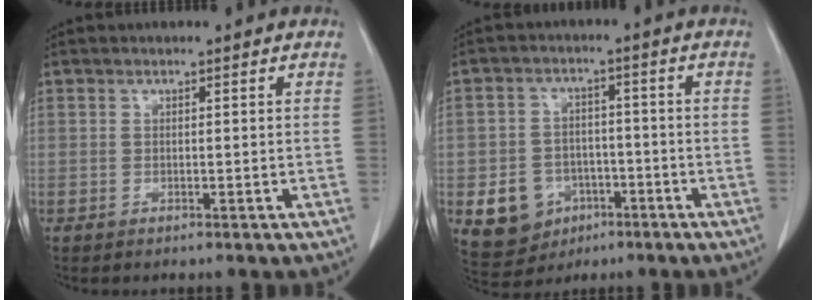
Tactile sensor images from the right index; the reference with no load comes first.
{"total": 8.5, "force": [-3.2, 7.3, 3.0], "torque": [-0.064, 0.011, -0.037]}